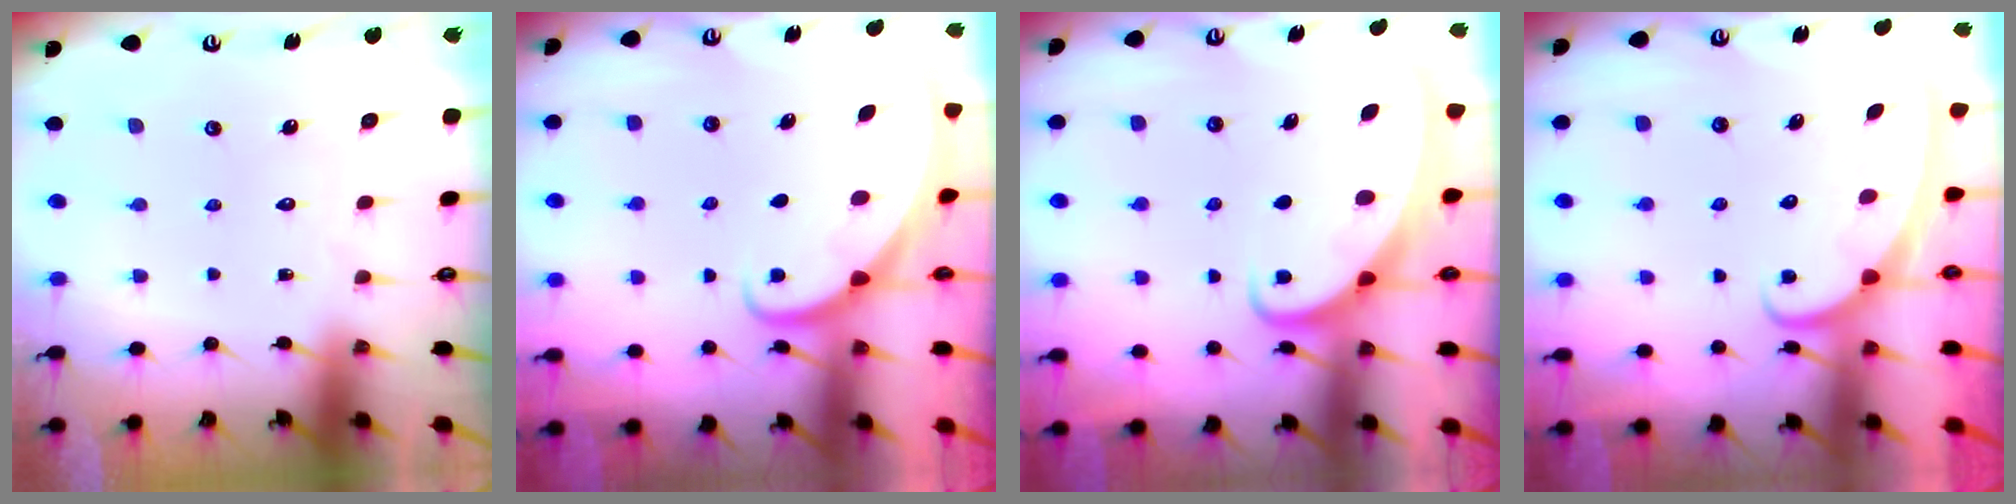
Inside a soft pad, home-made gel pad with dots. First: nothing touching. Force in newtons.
{"total": 2.1, "press": 2.1, "slide": 0.2}
{"total": 2.6, "press": 2.6, "slide": 0.3}
{"total": 2.4, "press": 2.4, "slide": 0.3}